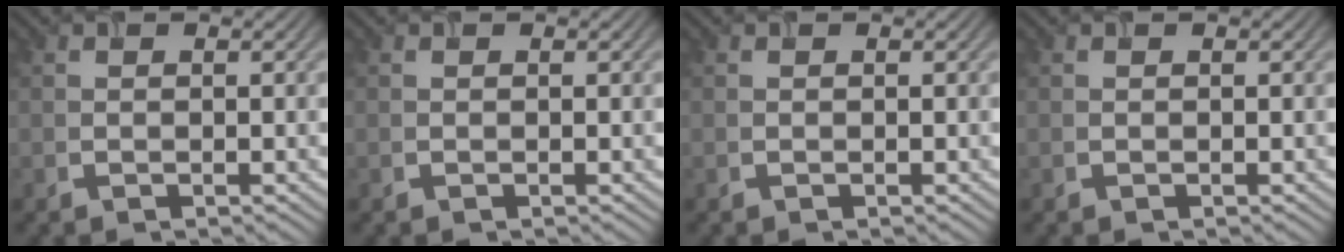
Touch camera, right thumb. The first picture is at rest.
{"total": 0.0}
{"total": 0.0}
{"total": 0.0}